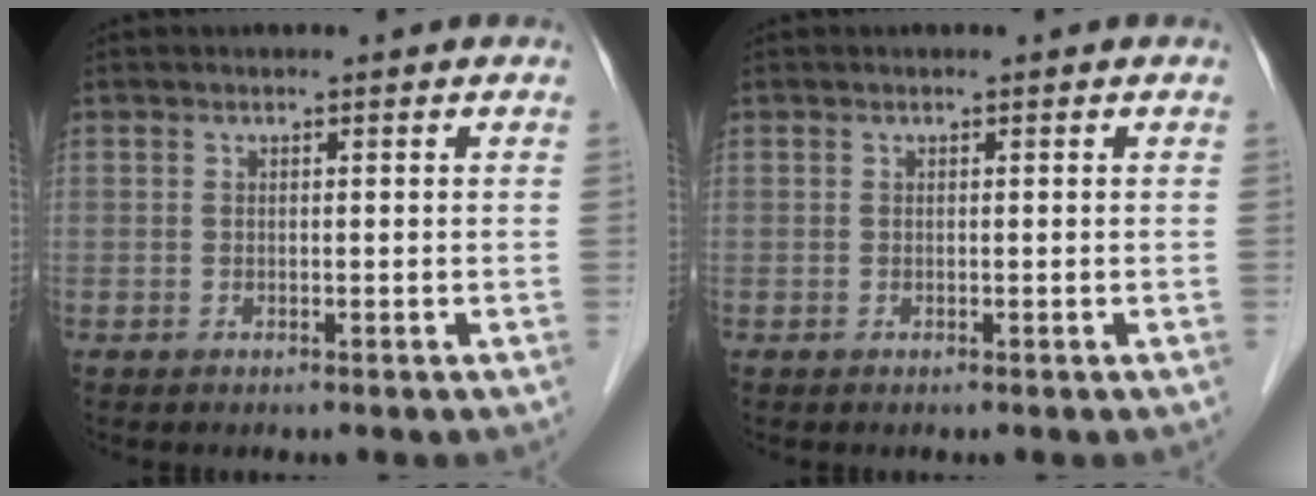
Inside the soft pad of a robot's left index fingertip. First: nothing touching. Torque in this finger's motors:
{"motor_torque": [0.00, 0.00, 0.00, 0.00]}